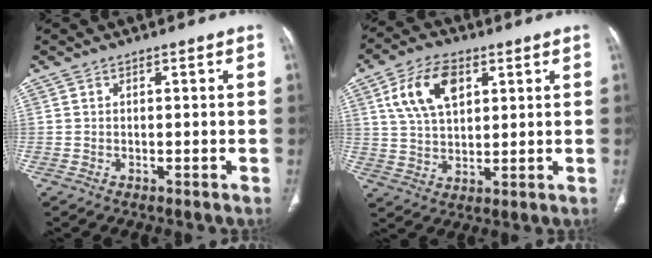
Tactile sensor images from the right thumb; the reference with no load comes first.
{"total": 11.6, "force": [4.4, 6.7, 8.3], "torque": [-0.144, -0.006, 0.085]}